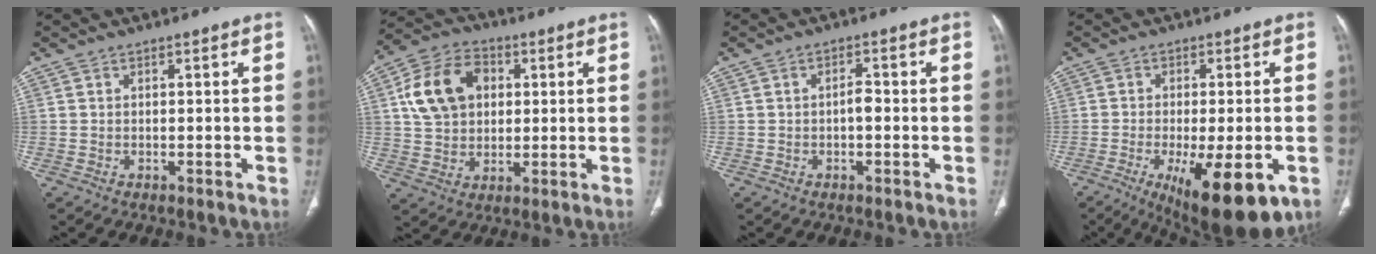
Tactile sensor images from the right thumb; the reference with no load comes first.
{"total": 13.7, "force": [3.3, 10.1, 8.7], "torque": [-0.138, 0.011, 0.056]}
{"total": 2.0, "force": [-0.4, 1.0, 1.7], "torque": [-0.023, 0.007, -0.009]}
{"total": 16.2, "force": [-6.5, 5.5, 13.7], "torque": [-0.185, -0.010, -0.083]}